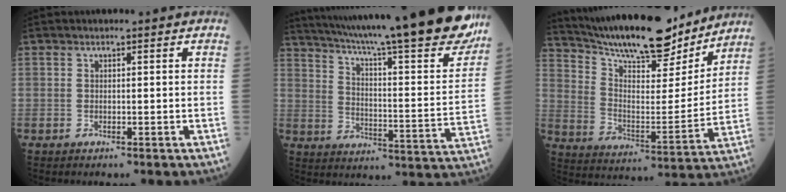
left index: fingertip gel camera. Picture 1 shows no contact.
{"total": 31.5, "force": [27.1, 1.1, 16.0], "torque": [-0.262, -0.077, 0.361]}
{"total": 20.8, "force": [18.5, 3.9, 8.5], "torque": [-0.153, -0.005, 0.294]}